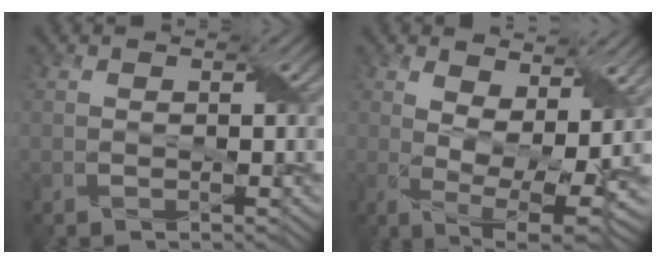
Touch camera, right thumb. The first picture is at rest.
{"total": 9.1, "force": [2.5, 3.7, 8.0], "torque": [-0.156, -0.012, 0.046]}